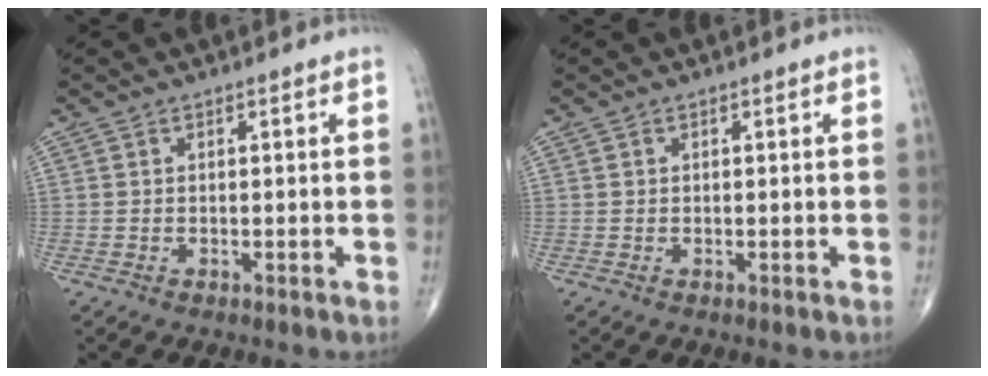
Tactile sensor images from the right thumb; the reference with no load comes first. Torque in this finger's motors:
{"motor_torque": [0.07, 0.03, 0.11, -0.01, -0.03]}